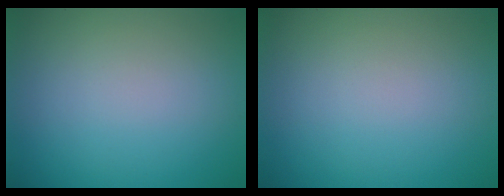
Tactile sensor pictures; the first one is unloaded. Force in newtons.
{"total": 0.0}